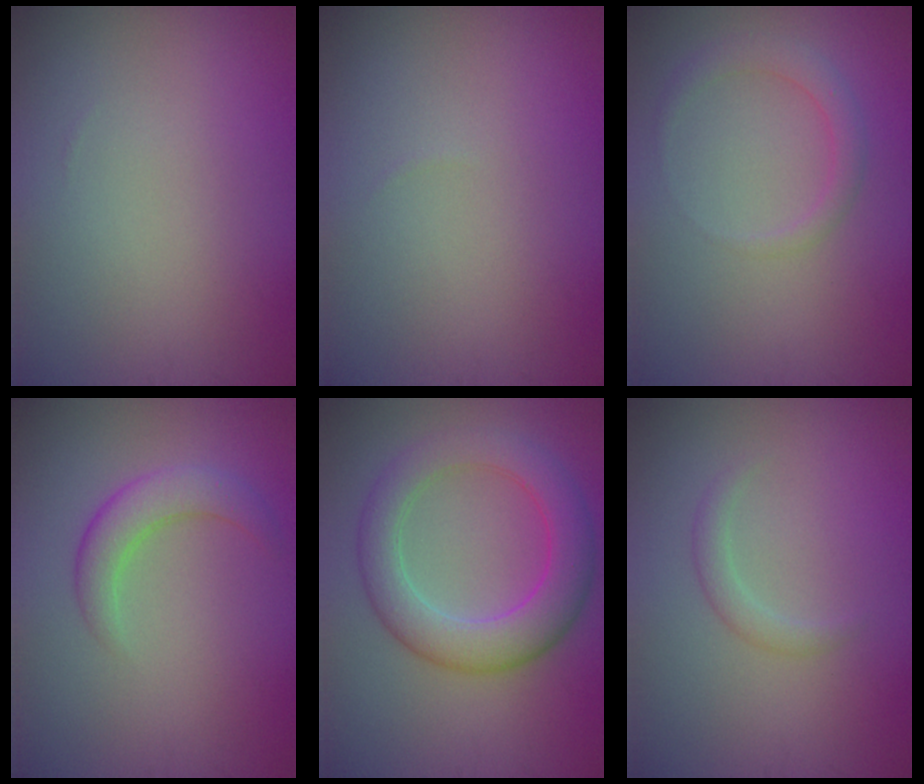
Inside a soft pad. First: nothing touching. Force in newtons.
{"total": 0.0}
{"total": 1.9, "press": 1.9, "slide": 0.1}
{"total": 3.0, "press": 3.0, "slide": 0.2}
{"total": 6.0, "press": 6.0, "slide": 0.1}
{"total": 1.3, "press": 1.3, "slide": 0.1}